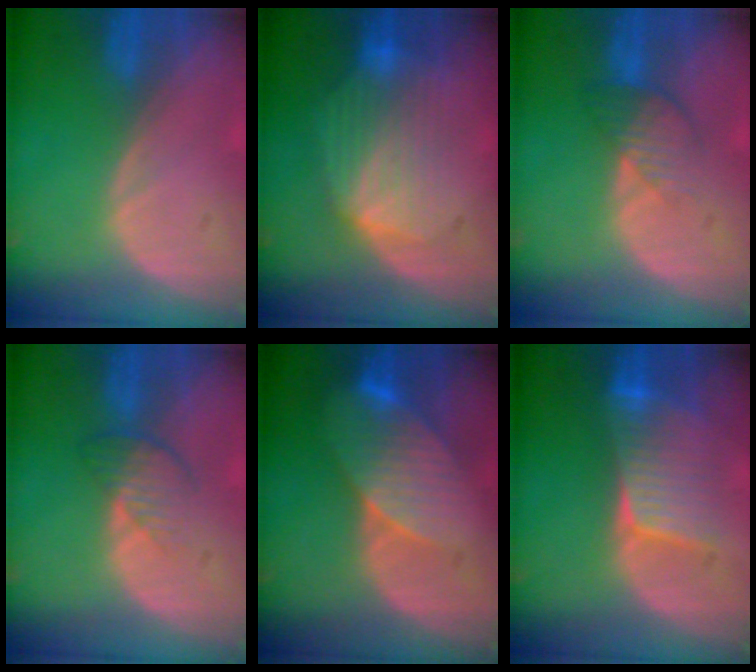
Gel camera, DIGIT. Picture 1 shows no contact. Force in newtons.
{"total": 8.0, "press": 7.6, "slide": 2.5}
{"total": 4.3, "press": 3.7, "slide": 2.1}
{"total": 3.7, "press": 3.2, "slide": 1.9}
{"total": 8.5, "press": 7.5, "slide": 3.8}
{"total": 6.8, "press": 6.8, "slide": 0.5}